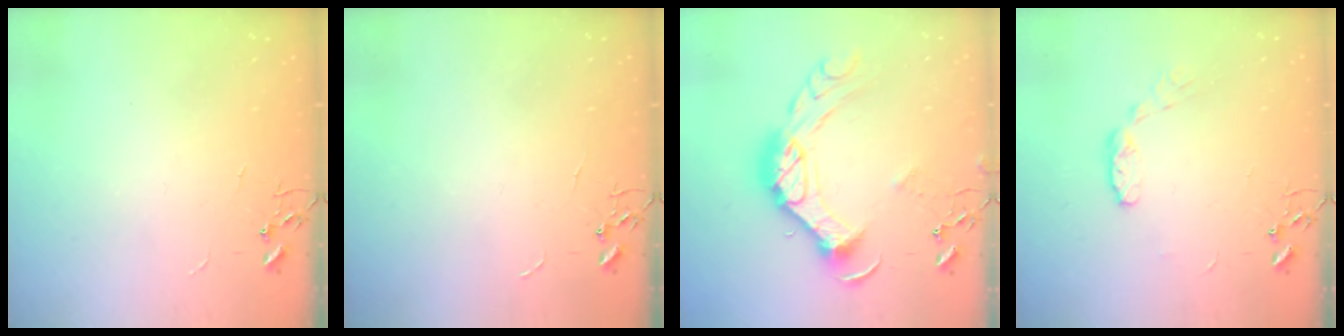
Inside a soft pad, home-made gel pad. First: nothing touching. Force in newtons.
{"total": 0.0}
{"total": 19.9, "press": 19.9, "slide": 1.4}
{"total": 6.5, "press": 6.5, "slide": 0.5}